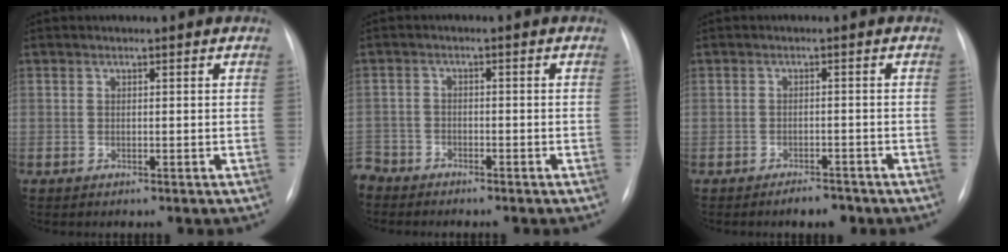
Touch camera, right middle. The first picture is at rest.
{"total": 4.7, "force": [-4.2, 2.0, 0.0], "torque": [0.000, -0.004, -0.084]}
{"total": 2.7, "force": [-2.3, 0.8, 1.3], "torque": [-0.019, 0.000, -0.028]}